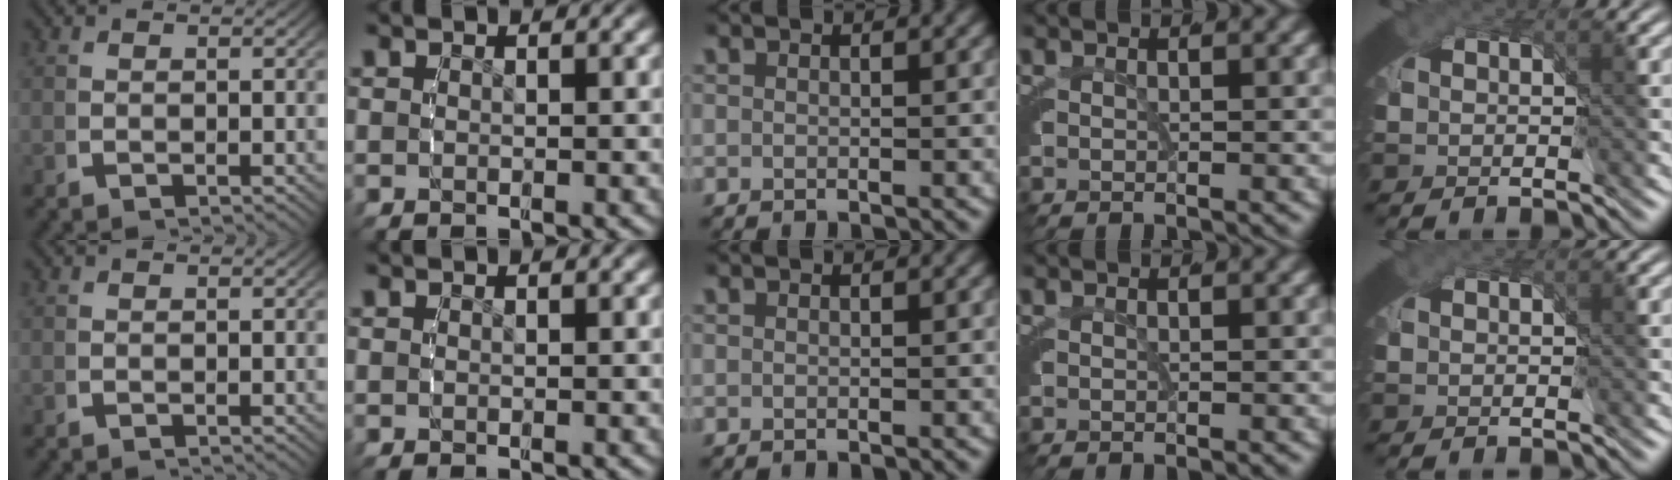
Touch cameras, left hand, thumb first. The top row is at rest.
{}